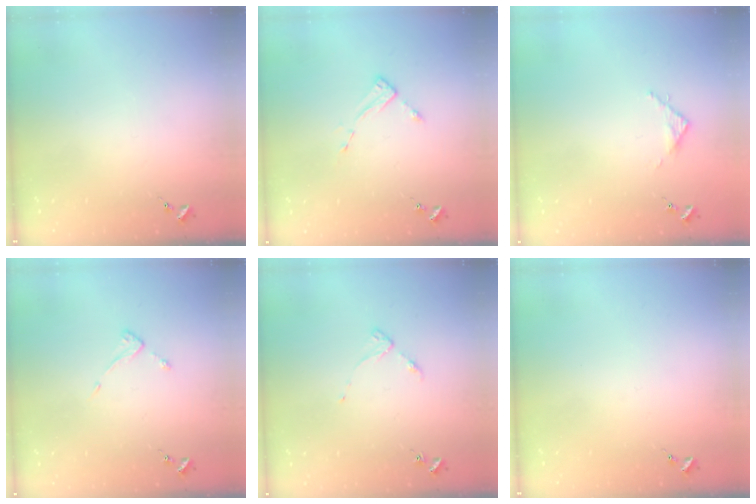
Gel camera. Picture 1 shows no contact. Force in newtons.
{"total": 2.6, "press": 2.6, "slide": 0.4}
{"total": 2.8, "press": 2.8, "slide": 0.4}
{"total": 2.6, "press": 2.6, "slide": 0.3}
{"total": 3.3, "press": 3.3, "slide": 0.4}
{"total": 0.0}